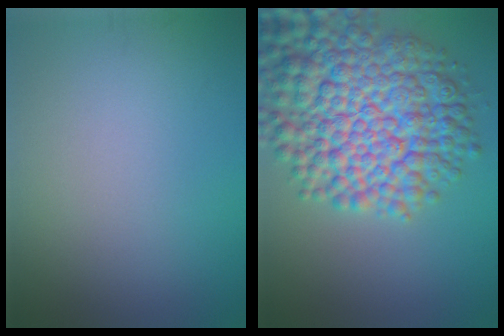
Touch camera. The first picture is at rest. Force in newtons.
{"total": 11.5, "press": 11.5, "slide": 0.4}